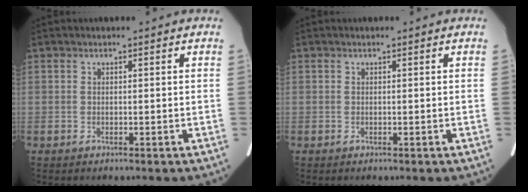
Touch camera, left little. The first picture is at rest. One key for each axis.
{"total": 0.0}